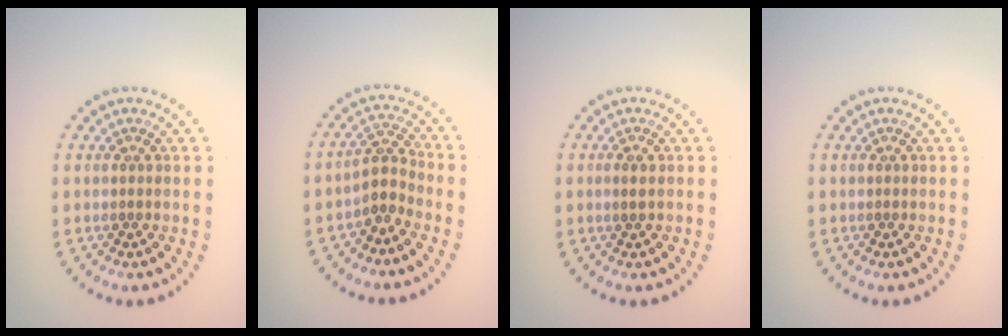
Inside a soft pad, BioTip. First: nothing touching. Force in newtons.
{"total": 2.3, "press": 1.7, "slide": 1.5}
{"total": 0.8, "press": 0.8, "slide": 0.1}
{"total": 0.0}